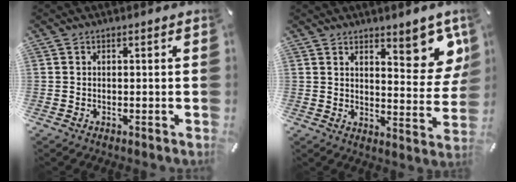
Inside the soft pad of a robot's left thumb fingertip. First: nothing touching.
{"total": 10.6, "force": [7.2, 4.0, 6.7], "torque": [-0.057, -0.061, 0.120]}